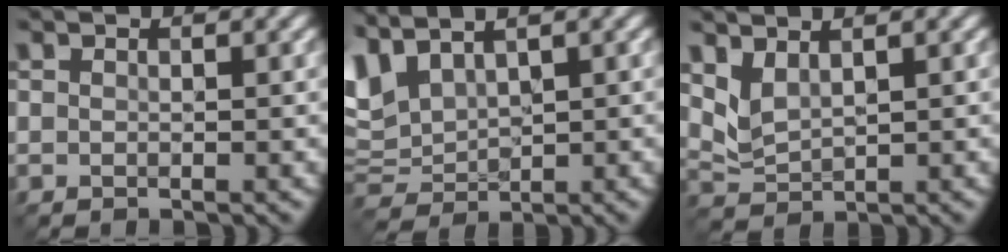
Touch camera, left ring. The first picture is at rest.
{"total": 5.1, "force": [2.6, 2.6, 3.5], "torque": [-0.096, 0.010, 0.057]}
{"total": 2.0, "force": [1.3, 0.8, 1.3], "torque": [-0.037, -0.004, 0.042]}